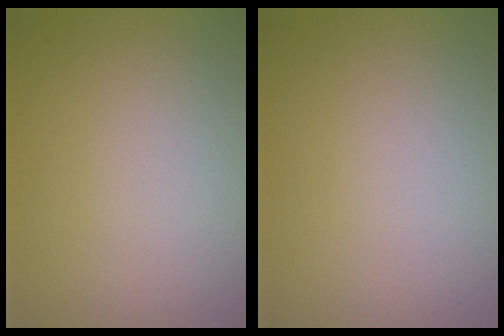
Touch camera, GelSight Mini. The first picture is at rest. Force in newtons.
{"total": 0.0}